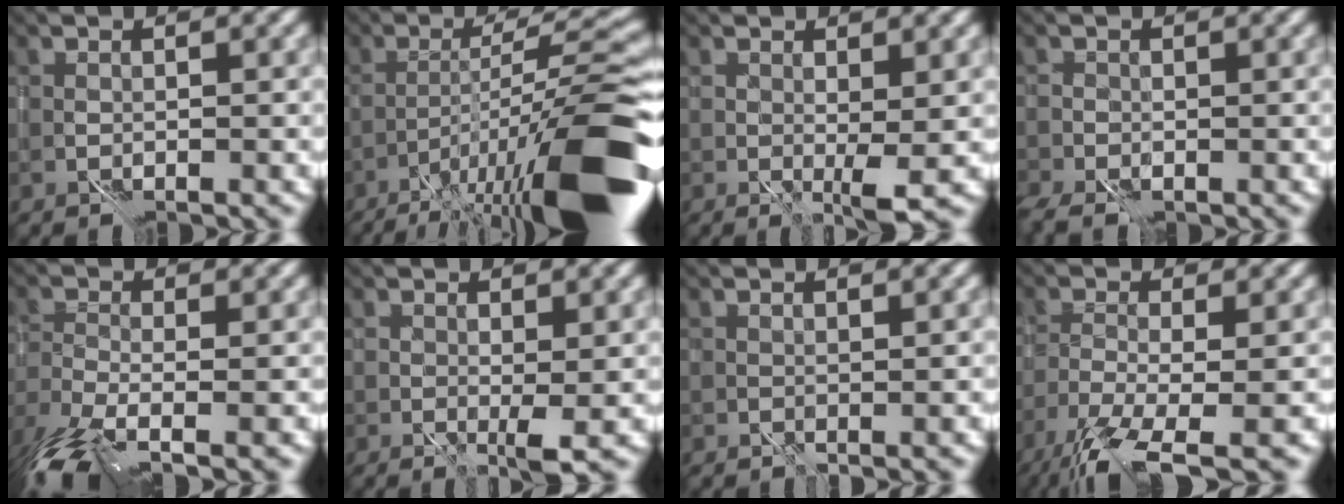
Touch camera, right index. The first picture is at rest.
{"total": 14.1, "force": [-6.7, 2.3, 12.2], "torque": [-0.189, 0.015, -0.095]}
{"total": 2.0, "force": [1.3, 0.0, 1.5], "torque": [-0.028, 0.000, 0.025]}
{"total": 3.7, "force": [-2.9, 1.5, 1.8], "torque": [-0.030, -0.016, -0.045]}
{"total": 7.4, "force": [-4.8, 2.4, 5.1], "torque": [-0.107, -0.031, -0.081]}
{"total": 1.7, "force": [1.3, -0.1, 1.2], "torque": [-0.021, 0.002, 0.024]}
{"total": 1.1, "force": [1.0, -0.2, 0.1], "torque": [-0.001, 0.005, 0.020]}
{"total": 6.3, "force": [-3.4, 1.6, 5.0], "torque": [-0.086, -0.010, -0.073]}